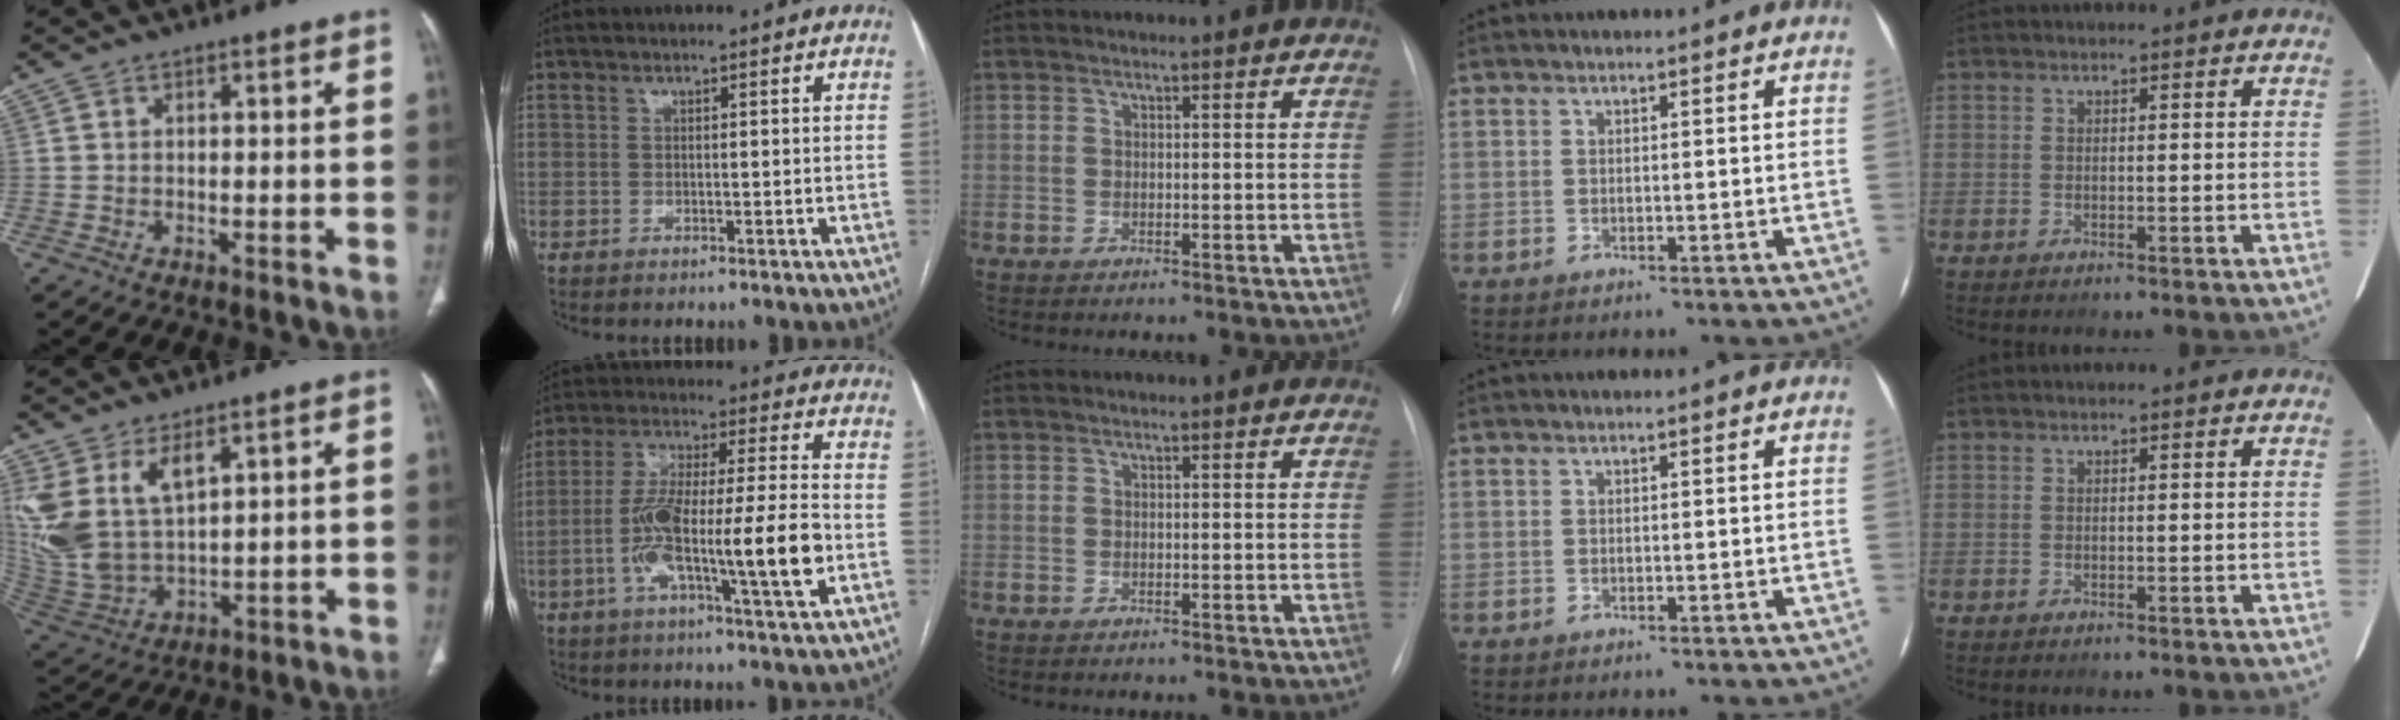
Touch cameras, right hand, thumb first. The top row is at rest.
{"thumb": {"total": 14.0, "force": [6.7, 7.0, 10.1], "torque": [-0.210, -0.030, 0.157]}, "index": {"total": 16.2, "force": [-3.9, 1.3, 15.7], "torque": [-0.285, 0.005, -0.070]}}